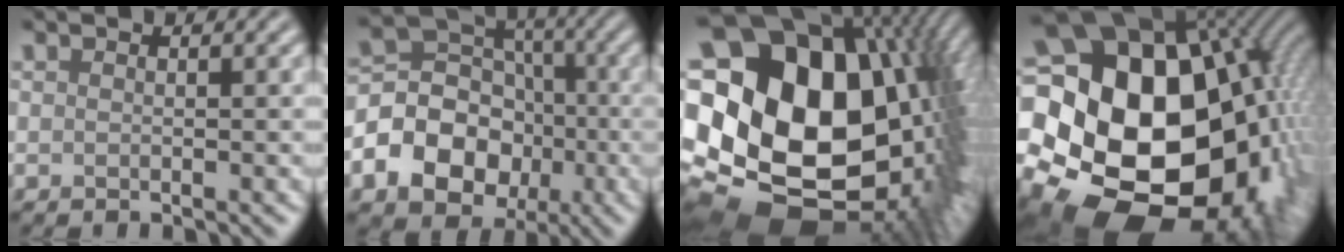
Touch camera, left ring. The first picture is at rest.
{"total": 10.0, "force": [-2.8, 8.3, 4.9], "torque": [-0.090, 0.003, -0.080]}
{"total": 23.0, "force": [2.4, 16.2, 16.1], "torque": [-0.298, -0.010, 0.057]}
{"total": 24.2, "force": [-1.8, 17.7, 16.4], "torque": [-0.295, -0.030, -0.059]}